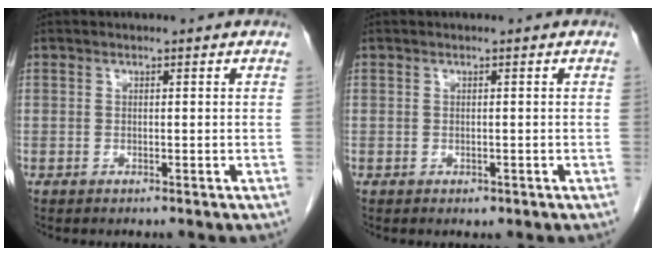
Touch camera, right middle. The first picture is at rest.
{"total": 0.6, "force": [-0.3, 0.4, 0.3], "torque": [-0.004, 0.001, -0.002]}